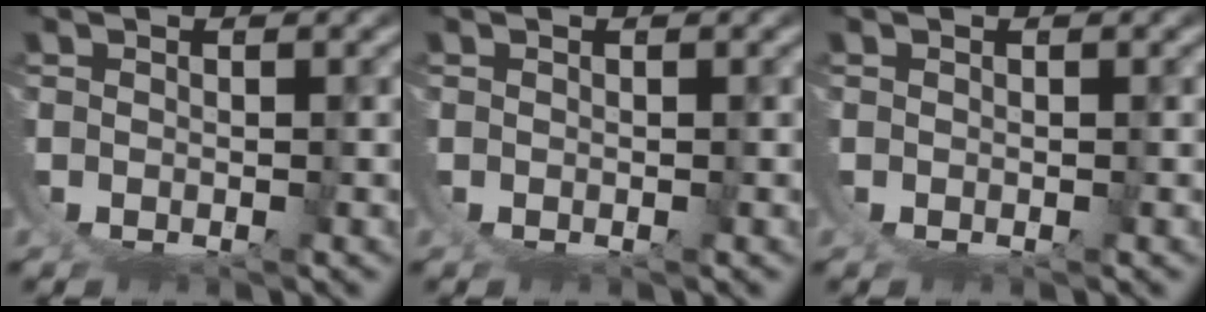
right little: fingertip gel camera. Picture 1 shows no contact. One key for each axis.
{"total": 0.0}
{"total": 0.0}